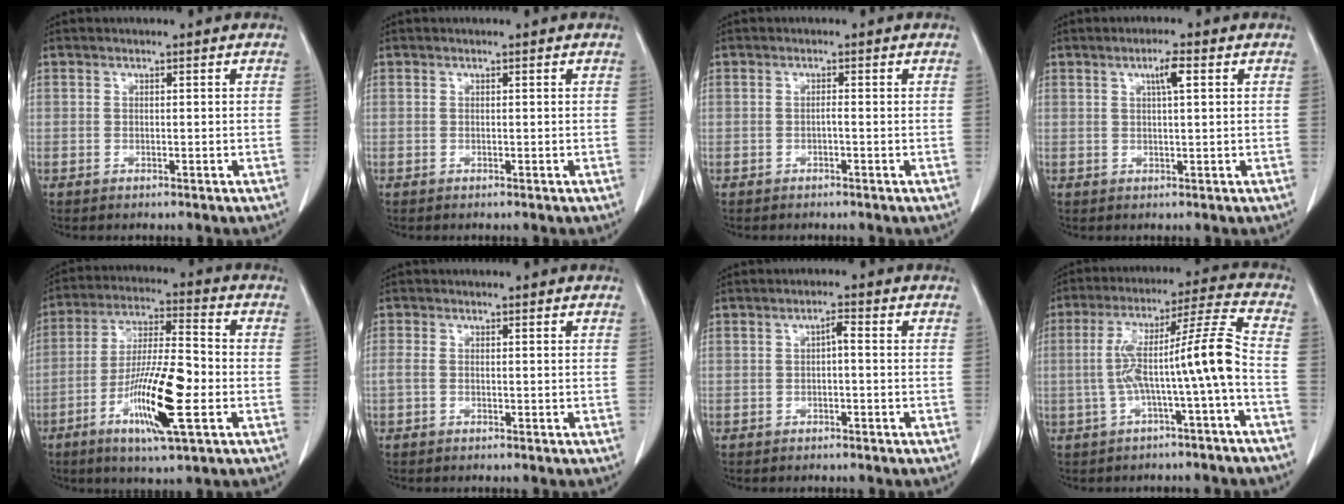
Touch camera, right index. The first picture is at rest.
{"total": 0.0}
{"total": 0.6, "force": [-0.3, 0.0, 0.5], "torque": [-0.010, 0.002, -0.005]}
{"total": 2.8, "force": [1.1, 0.1, 2.6], "torque": [-0.048, 0.002, 0.018]}
{"total": 14.5, "force": [-4.9, 1.8, 13.6], "torque": [-0.259, -0.012, -0.086]}
{"total": 1.3, "force": [-0.4, 0.6, 1.1], "torque": [-0.032, 0.005, -0.006]}
{"total": 1.6, "force": [-0.2, 0.4, 1.6], "torque": [-0.028, 0.006, -0.002]}
{"total": 11.1, "force": [-2.6, -0.7, 10.8], "torque": [-0.192, 0.041, -0.040]}